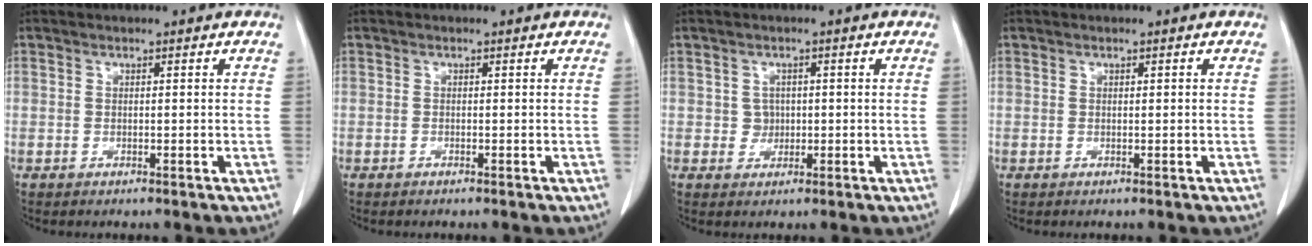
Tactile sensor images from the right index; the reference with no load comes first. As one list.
[{"total": 0.0}, {"total": 1.9, "force": [0.2, 1.9, 0.5], "torque": [-0.001, 0.006, 0.007]}, {"total": 0.0}]